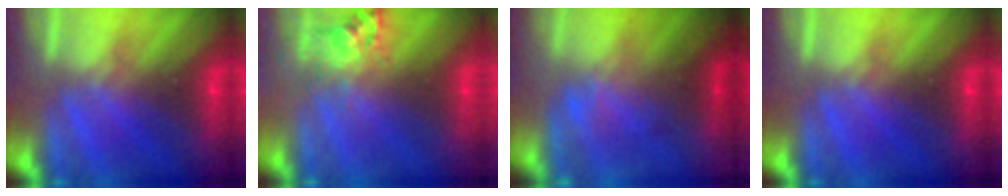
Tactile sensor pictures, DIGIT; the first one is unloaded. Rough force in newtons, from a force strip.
{"total": 2.5}
{"total": 2.1}
{"total": 0.0}